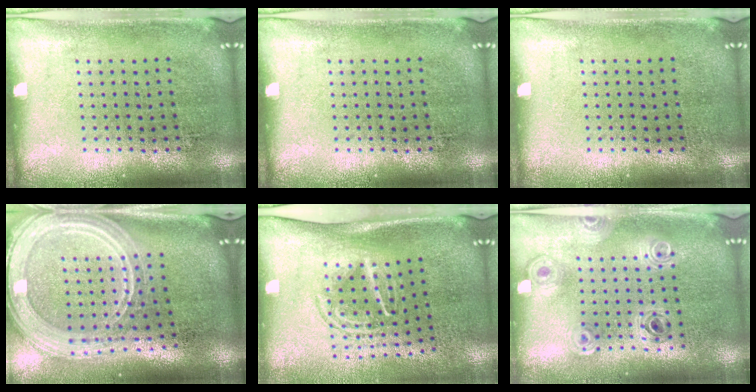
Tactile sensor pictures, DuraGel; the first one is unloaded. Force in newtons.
{"total": 0.0}
{"total": 0.0}
{"total": 3.1, "press": 2.5, "slide": 1.8}
{"total": 1.7, "press": 1.2, "slide": 1.2}
{"total": 0.8, "press": 0.8, "slide": 0.2}